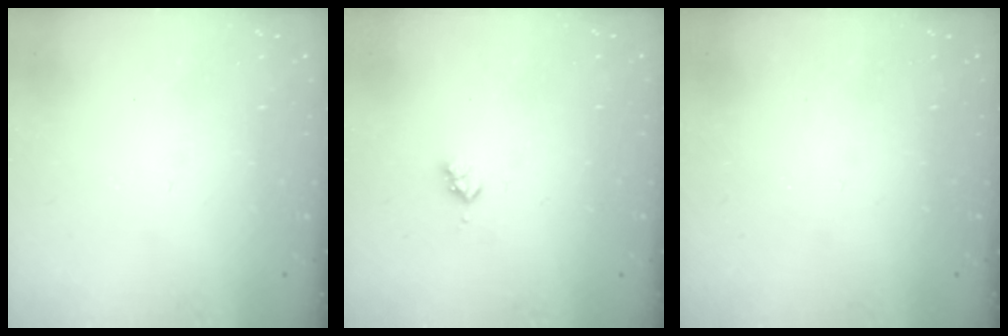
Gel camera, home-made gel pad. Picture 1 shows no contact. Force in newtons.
{"total": 3.1, "press": 3.0, "slide": 0.5}
{"total": 0.0}